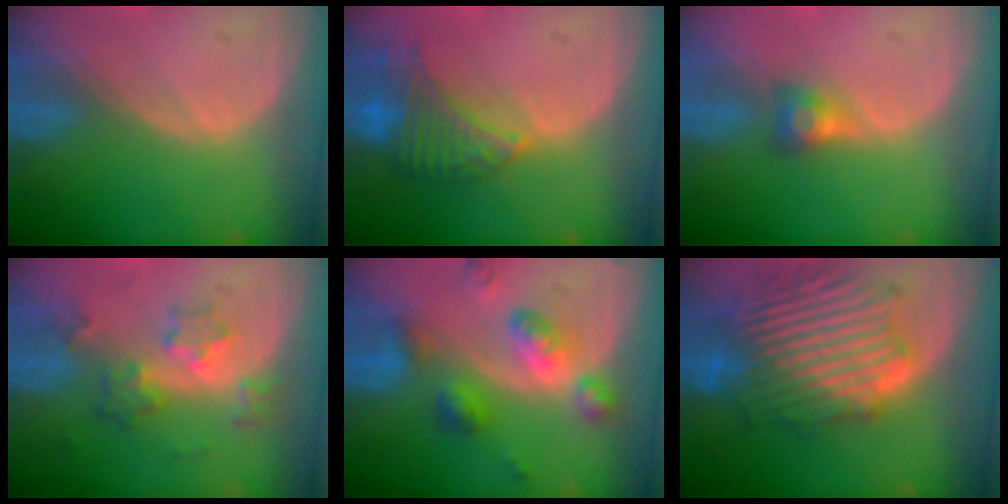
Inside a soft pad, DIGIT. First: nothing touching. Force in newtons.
{"total": 8.1, "press": 7.0, "slide": 4.0}
{"total": 2.7, "press": 2.5, "slide": 0.9}
{"total": 6.1, "press": 5.5, "slide": 2.5}
{"total": 7.4, "press": 7.4, "slide": 0.5}
{"total": 12.9, "press": 12.8, "slide": 1.1}